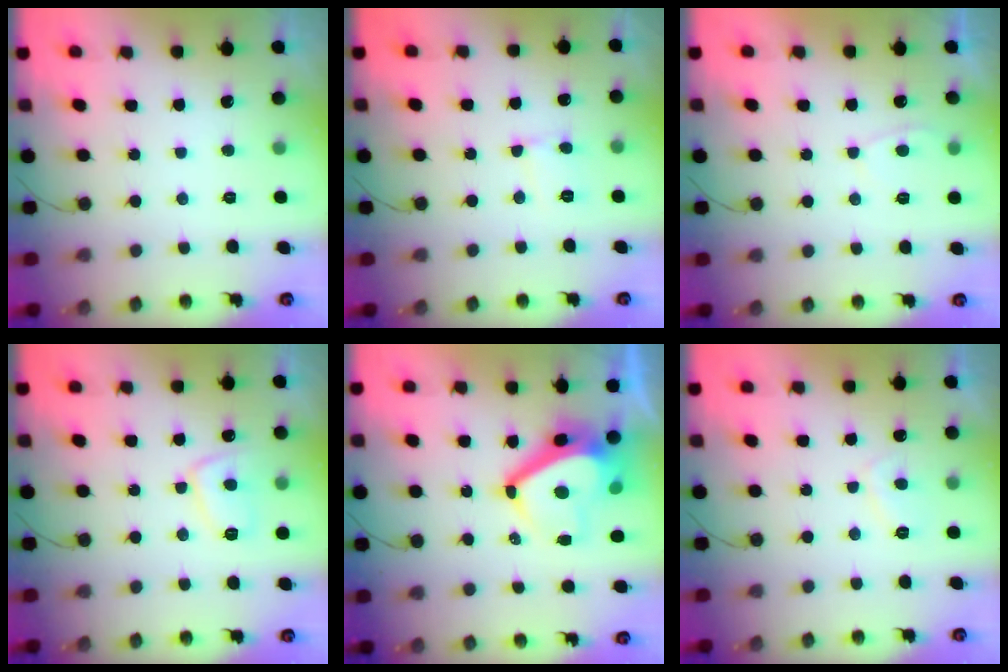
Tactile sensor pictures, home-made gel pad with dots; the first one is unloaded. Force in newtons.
{"total": 5.5, "press": 5.4, "slide": 0.5}
{"total": 2.1, "press": 2.0, "slide": 0.6}
{"total": 8.2, "press": 8.2, "slide": 0.8}
{"total": 10.9, "press": 10.7, "slide": 1.7}
{"total": 2.5, "press": 2.3, "slide": 0.8}